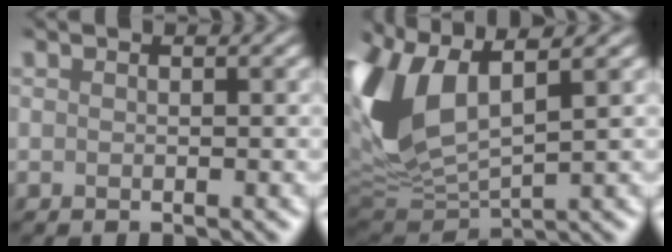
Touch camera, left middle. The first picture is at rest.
{"total": 9.1, "force": [3.1, 4.3, 7.4], "torque": [-0.203, 0.006, 0.068]}